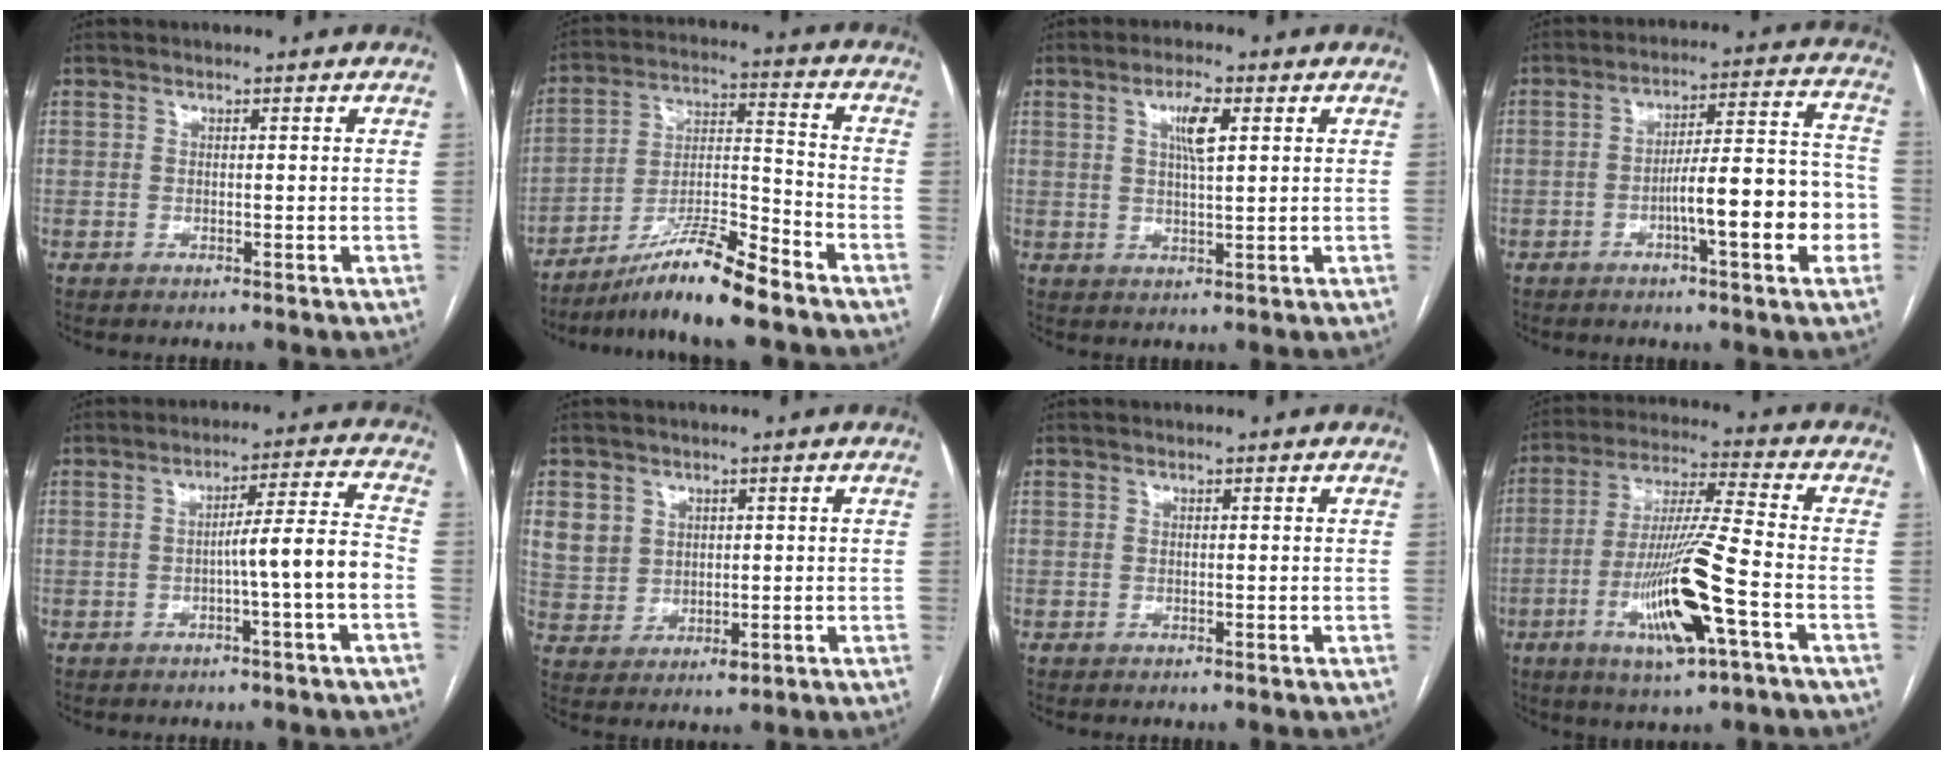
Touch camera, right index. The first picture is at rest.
{"total": 11.6, "force": [-9.2, 0.0, 7.1], "torque": [-0.131, -0.005, -0.162]}
{"total": 4.5, "force": [1.7, 0.7, 4.2], "torque": [-0.078, 0.000, 0.031]}
{"total": 12.9, "force": [-3.9, 2.0, 12.2], "torque": [-0.171, 0.026, -0.054]}
{"total": 7.2, "force": [-2.2, -0.9, 6.8], "torque": [-0.098, 0.017, -0.031]}
{"total": 6.9, "force": [2.4, 6.1, 2.0], "torque": [-0.048, 0.007, 0.061]}
{"total": 0.0}
{"total": 15.2, "force": [-5.4, 0.6, 14.2], "torque": [-0.279, -0.015, -0.096]}